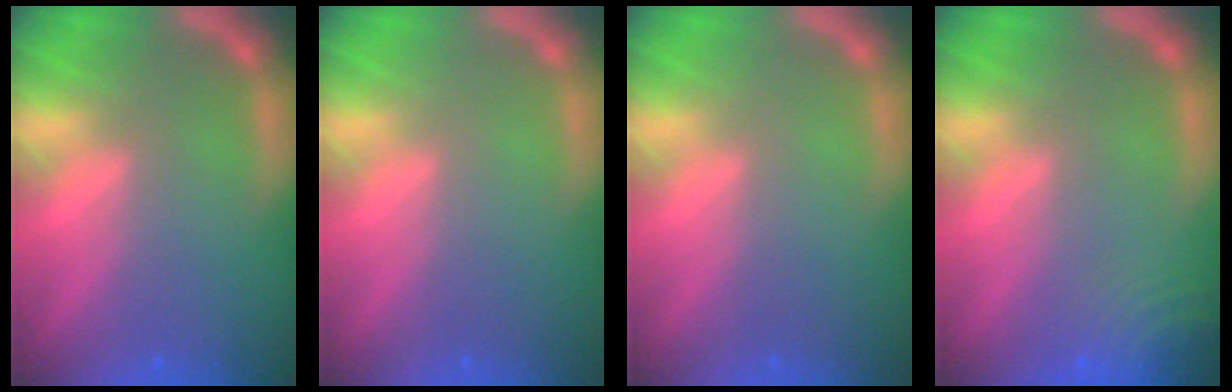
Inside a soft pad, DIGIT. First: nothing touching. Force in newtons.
{"total": 0.0}
{"total": 0.0}
{"total": 6.1}